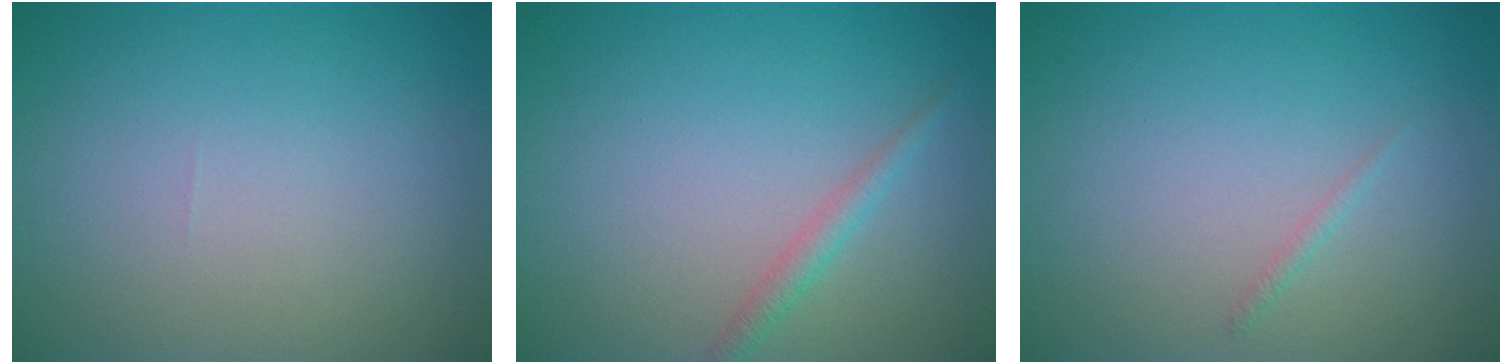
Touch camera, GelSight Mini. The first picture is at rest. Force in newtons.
{"total": 1.4, "press": 1.4, "slide": 0.1}
{"total": 0.5, "press": 0.5, "slide": 0.0}